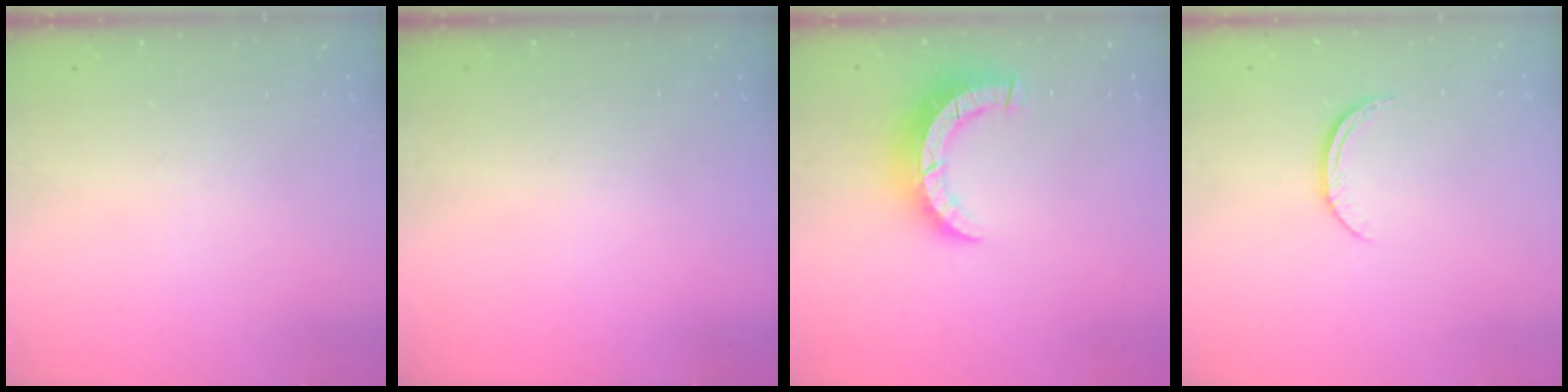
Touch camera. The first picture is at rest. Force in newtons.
{"total": 0.0}
{"total": 7.9, "press": 7.9, "slide": 1.0}
{"total": 6.2, "press": 6.1, "slide": 0.7}